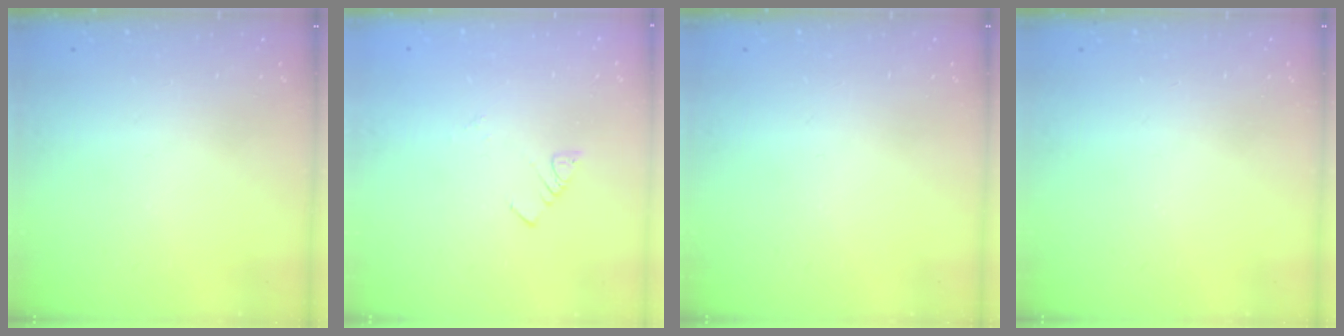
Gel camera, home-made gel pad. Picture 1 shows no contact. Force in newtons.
{"total": 1.8, "press": 1.8, "slide": 0.2}
{"total": 0.0}
{"total": 0.0}